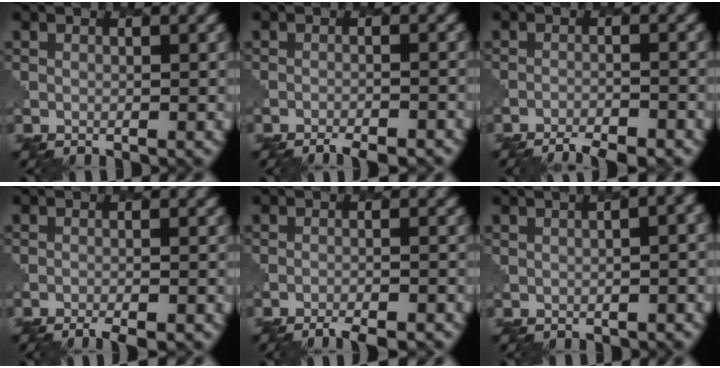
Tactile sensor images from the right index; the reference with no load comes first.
{"total": 3.2, "force": [-2.9, 0.6, 1.2], "torque": [-0.013, -0.003, -0.042]}
{"total": 4.2, "force": [-3.8, 0.8, 1.6], "torque": [-0.028, -0.011, -0.058]}
{"total": 3.1, "force": [-2.6, 0.6, 1.5], "torque": [-0.018, -0.003, -0.041]}
{"total": 4.2, "force": [-3.8, 0.8, 1.6], "torque": [-0.022, -0.006, -0.053]}
{"total": 9.4, "force": [-1.1, 4.3, 8.3], "torque": [-0.032, 0.028, -0.013]}